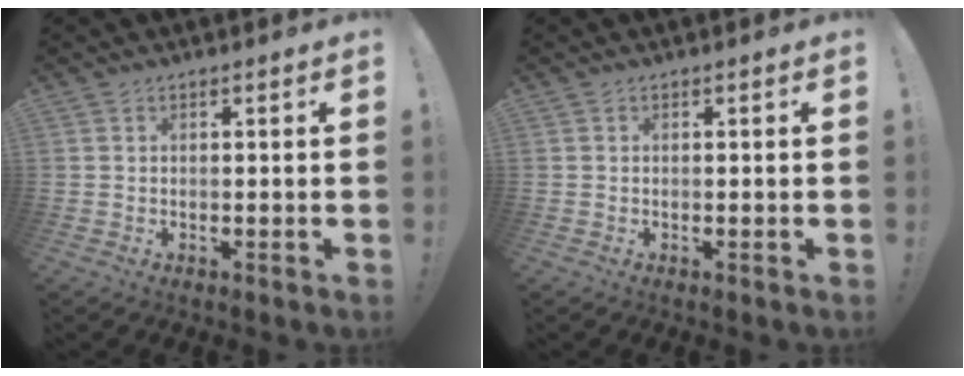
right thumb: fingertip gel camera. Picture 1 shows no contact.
{"total": 0.0}